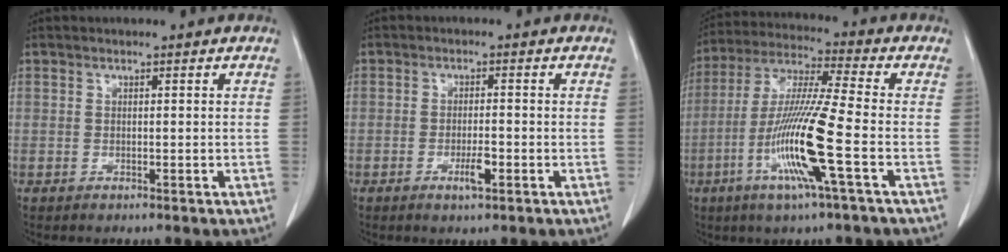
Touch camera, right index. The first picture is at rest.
{"total": 3.0, "force": [-1.3, 0.5, 2.7], "torque": [-0.048, -0.001, -0.020]}
{"total": 14.2, "force": [-4.6, -0.8, 13.4], "torque": [-0.273, -0.015, -0.094]}